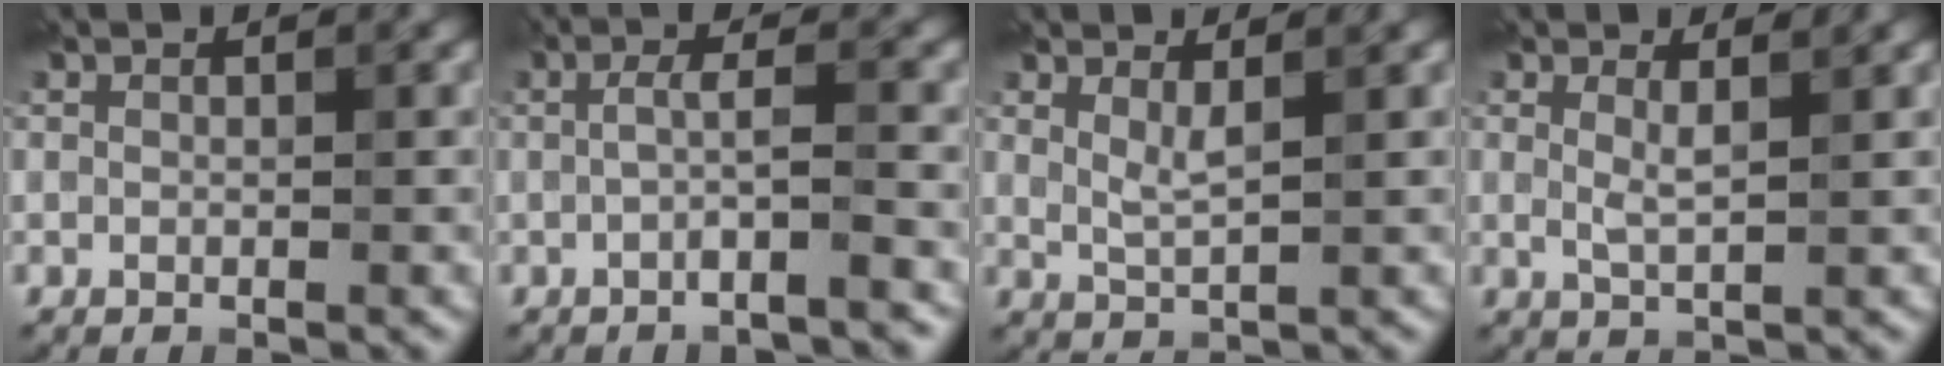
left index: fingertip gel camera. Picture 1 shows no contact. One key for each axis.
{"total": 2.8, "fx": -0.9, "fy": 0.2, "fz": 2.7, "tx": -0.036, "ty": 0.015, "tz": -0.031}
{"total": 1.8, "fx": 1.4, "fy": 0.3, "fz": 1.0, "tx": -0.020, "ty": 0.003, "tz": 0.023}
{"total": 1.7, "fx": 1.3, "fy": 0.3, "fz": 1.1, "tx": -0.023, "ty": 0.003, "tz": 0.017}